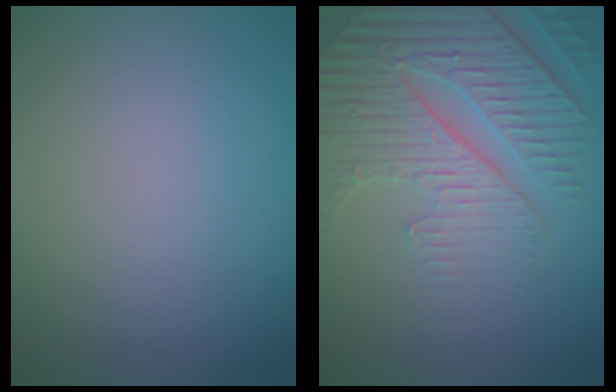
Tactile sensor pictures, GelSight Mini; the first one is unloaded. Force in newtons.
{"total": 7.0, "press": 5.4, "slide": 4.5}